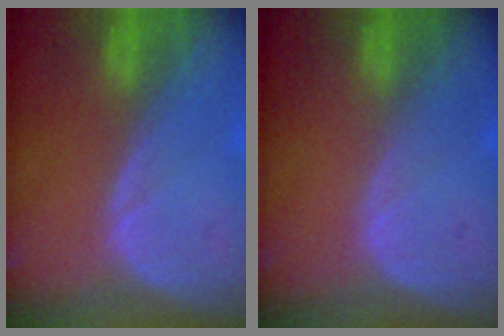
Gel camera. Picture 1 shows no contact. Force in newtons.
{"total": 0.0}